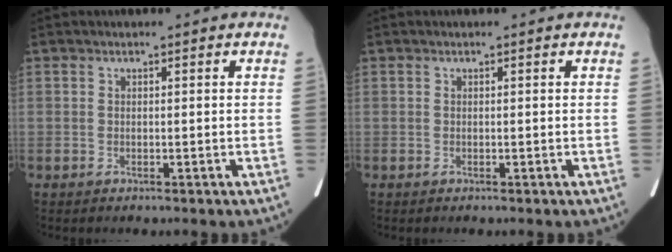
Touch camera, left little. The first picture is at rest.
{"total": 0.0}